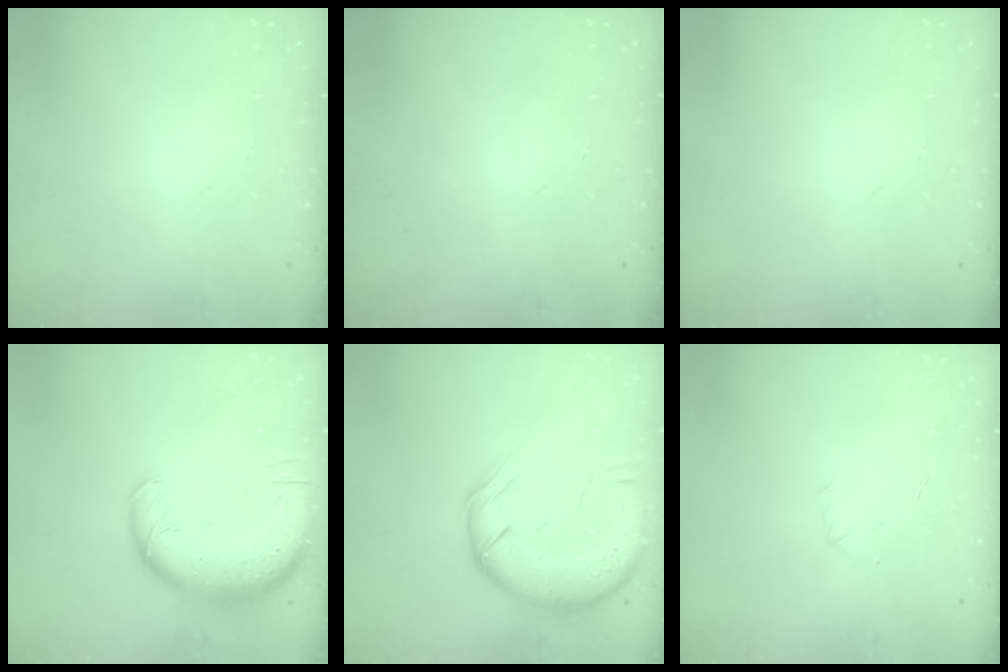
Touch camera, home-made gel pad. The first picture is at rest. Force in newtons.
{"total": 0.0}
{"total": 0.0}
{"total": 14.5, "press": 14.1, "slide": 3.5}
{"total": 14.4, "press": 14.0, "slide": 3.5}
{"total": 2.9, "press": 2.8, "slide": 0.7}